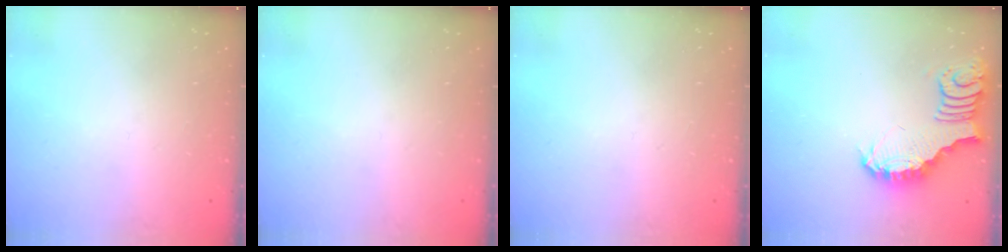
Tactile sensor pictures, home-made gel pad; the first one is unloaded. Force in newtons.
{"total": 0.0}
{"total": 0.0}
{"total": 3.6, "press": 3.6, "slide": 0.6}